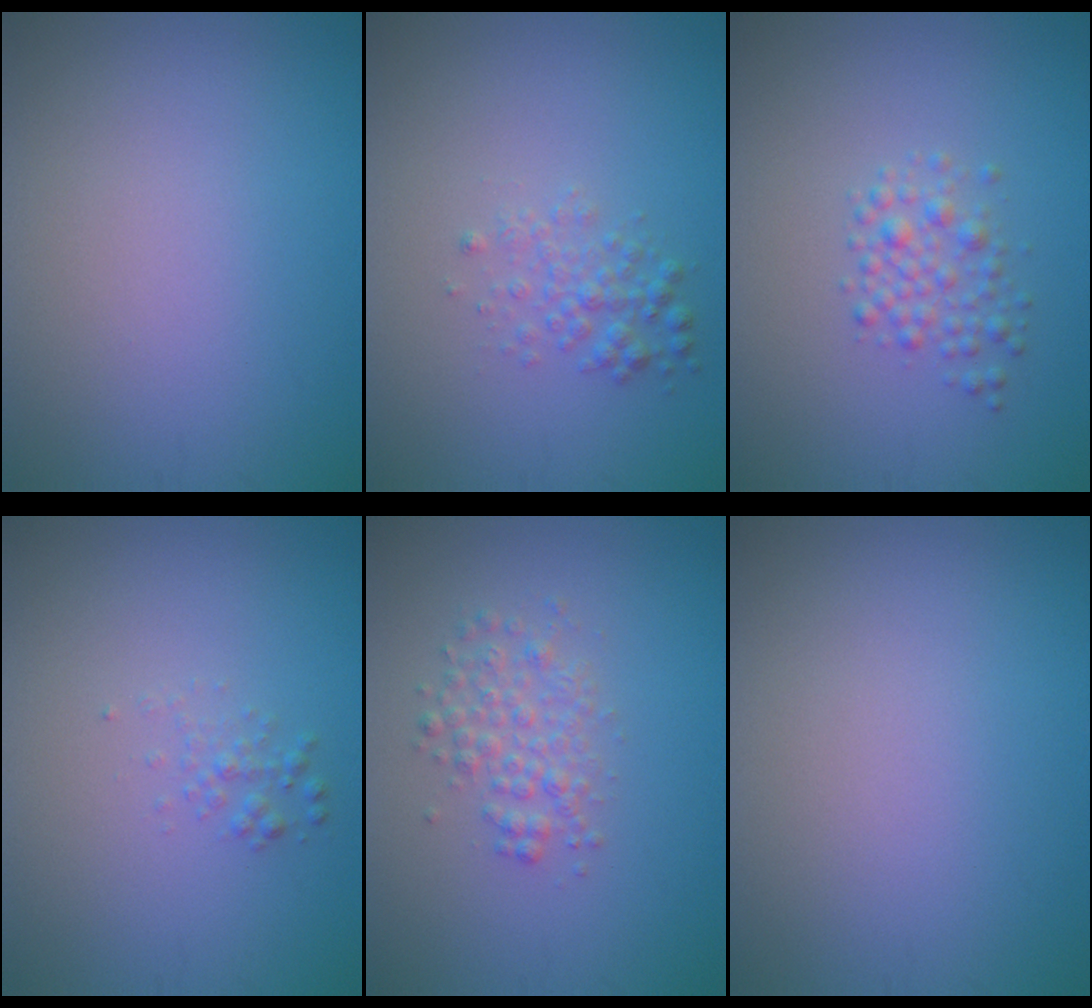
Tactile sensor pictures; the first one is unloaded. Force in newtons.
{"total": 1.9, "press": 1.9, "slide": 0.0}
{"total": 2.2, "press": 2.2, "slide": 0.1}
{"total": 1.0, "press": 1.0, "slide": 0.0}
{"total": 2.5, "press": 2.5, "slide": 0.1}
{"total": 0.0}